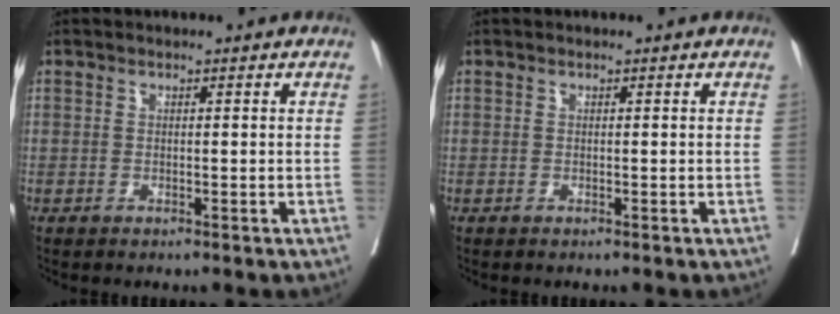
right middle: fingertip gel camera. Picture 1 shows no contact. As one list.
[{"total": 0.0}]